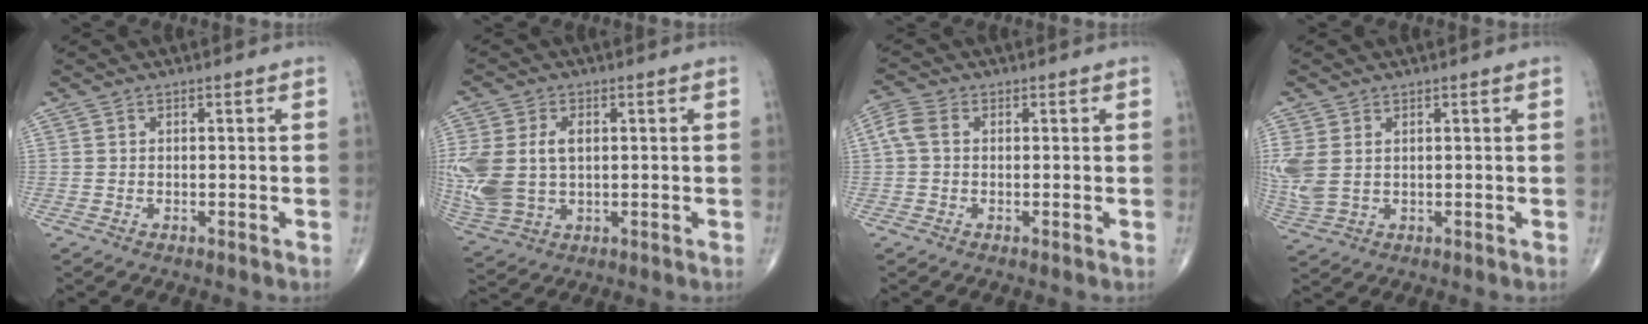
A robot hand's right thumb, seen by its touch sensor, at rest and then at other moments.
{"total": 13.9, "force": [1.2, 9.2, 10.4], "torque": [-0.253, 0.002, 0.036]}
{"total": 3.8, "force": [0.4, 2.7, 2.6], "torque": [-0.067, 0.014, 0.000]}
{"total": 6.6, "force": [1.0, 4.4, 4.8], "torque": [-0.132, 0.003, 0.031]}